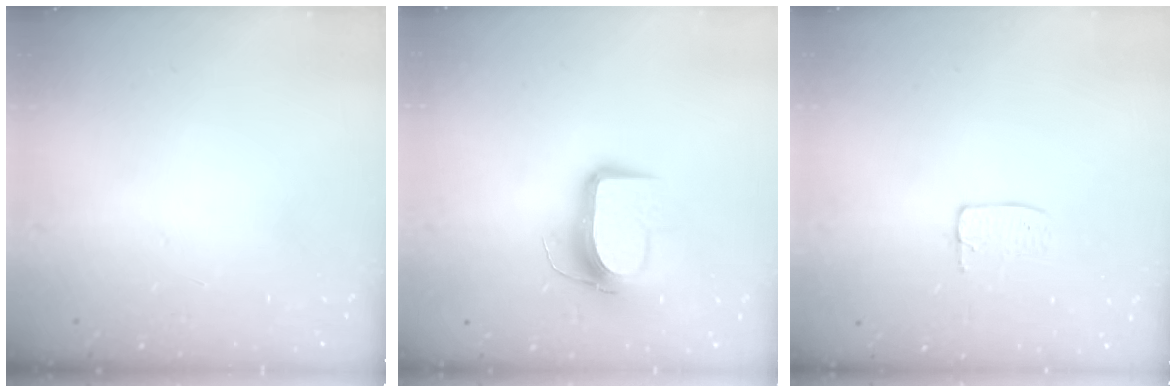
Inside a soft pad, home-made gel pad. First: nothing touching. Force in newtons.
{"total": 11.1, "press": 11.0, "slide": 1.0}
{"total": 3.7, "press": 3.7, "slide": 0.2}